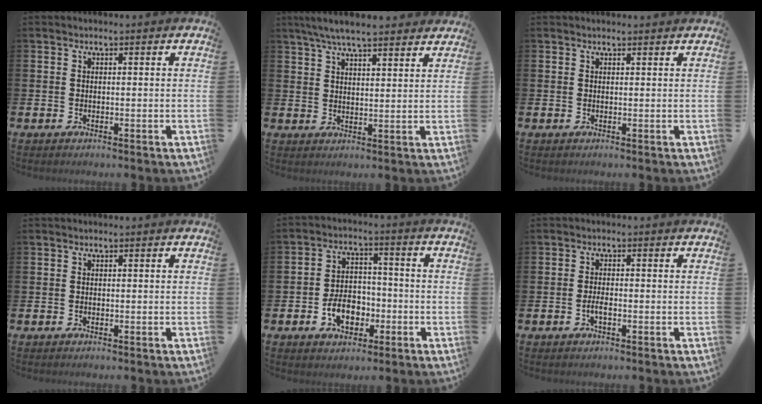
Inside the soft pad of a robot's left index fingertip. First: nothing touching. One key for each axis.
{"total": 6.1, "fx": 5.6, "fy": 0.8, "fz": 2.2, "tx": -0.052, "ty": -0.018, "tz": 0.101}
{"total": 0.7, "fx": 0.7, "fy": 0.0, "fz": 0.1, "tx": 0.009, "ty": -0.003, "tz": 0.010}
{"total": 0.0}
{"total": 5.8, "fx": -2.3, "fy": 4.1, "fz": 3.4, "tx": -0.052, "ty": 0.010, "tz": -0.044}
{"total": 1.5, "fx": -0.6, "fy": 0.5, "fz": 1.3, "tx": -0.032, "ty": 0.003, "tz": -0.011}